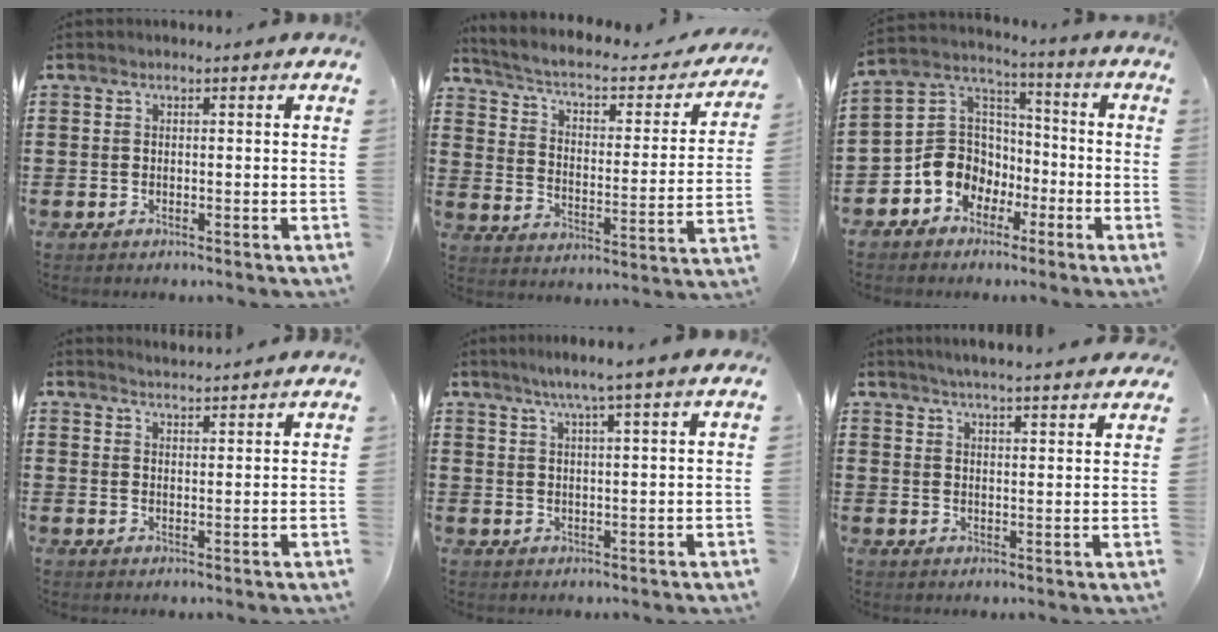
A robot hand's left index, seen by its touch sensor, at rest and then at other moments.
{"total": 3.6, "force": [2.4, 1.3, 2.4], "torque": [-0.061, -0.022, 0.031]}
{"total": 7.9, "force": [-3.3, 7.1, 1.2], "torque": [-0.066, 0.005, -0.067]}
{"total": 2.8, "force": [2.8, -0.4, -0.1], "torque": [-0.006, -0.011, 0.052]}
{"total": 4.2, "force": [3.1, -0.6, 2.7], "torque": [-0.060, -0.006, 0.052]}
{"total": 4.0, "force": [3.9, -0.5, 0.9], "torque": [-0.031, -0.018, 0.068]}